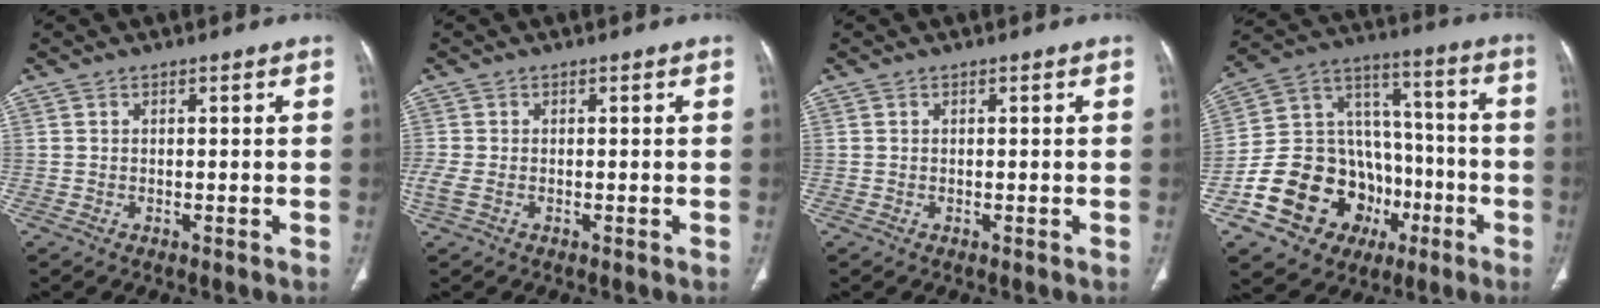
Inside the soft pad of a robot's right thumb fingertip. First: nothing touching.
{"total": 2.9, "force": [-0.8, 1.8, 2.2], "torque": [-0.077, 0.000, -0.014]}
{"total": 0.0}
{"total": 24.1, "force": [-8.8, 18.7, 12.4], "torque": [-0.180, 0.097, -0.130]}